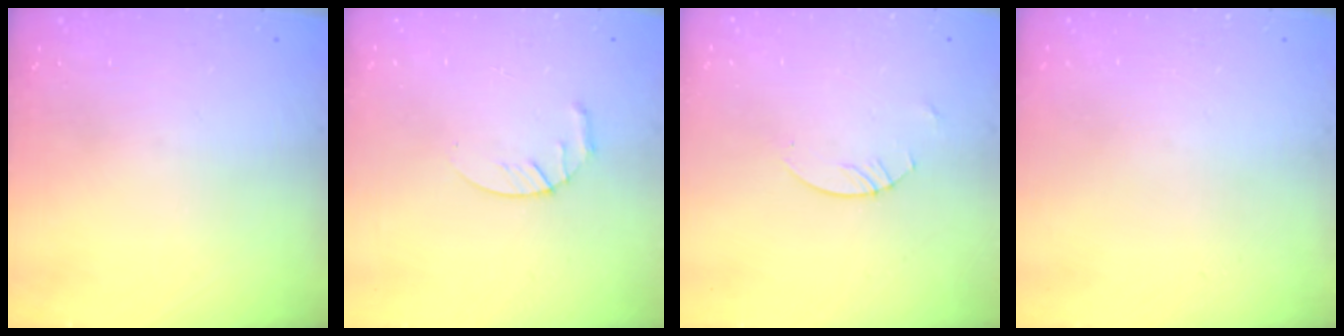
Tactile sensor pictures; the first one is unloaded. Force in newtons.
{"total": 3.0, "press": 2.9, "slide": 0.5}
{"total": 2.7, "press": 2.7, "slide": 0.2}
{"total": 0.0}